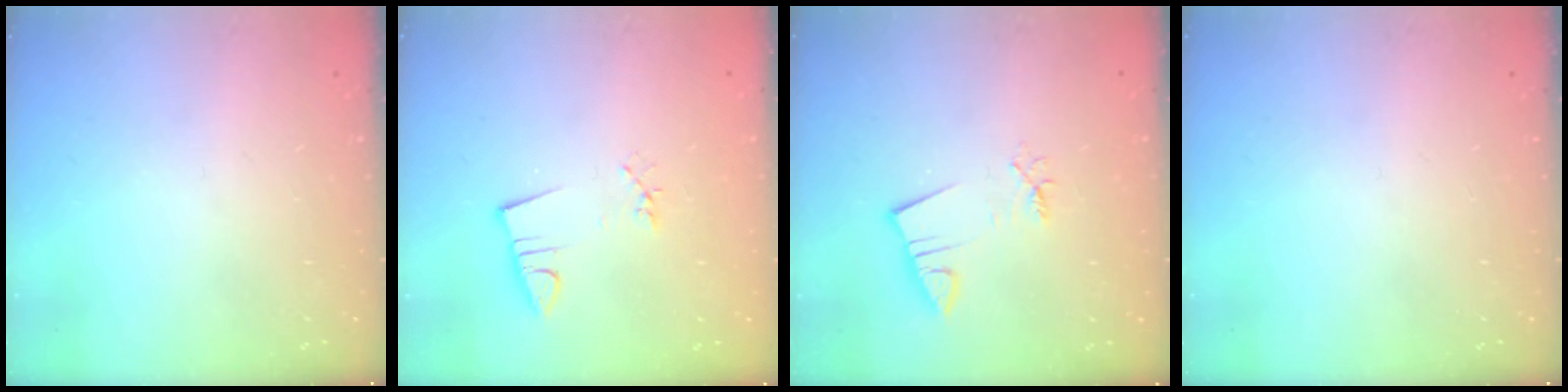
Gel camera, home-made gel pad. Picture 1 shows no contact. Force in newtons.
{"total": 2.9, "press": 1.6, "slide": 2.4}
{"total": 2.7, "press": 2.7, "slide": 0.4}
{"total": 0.0}